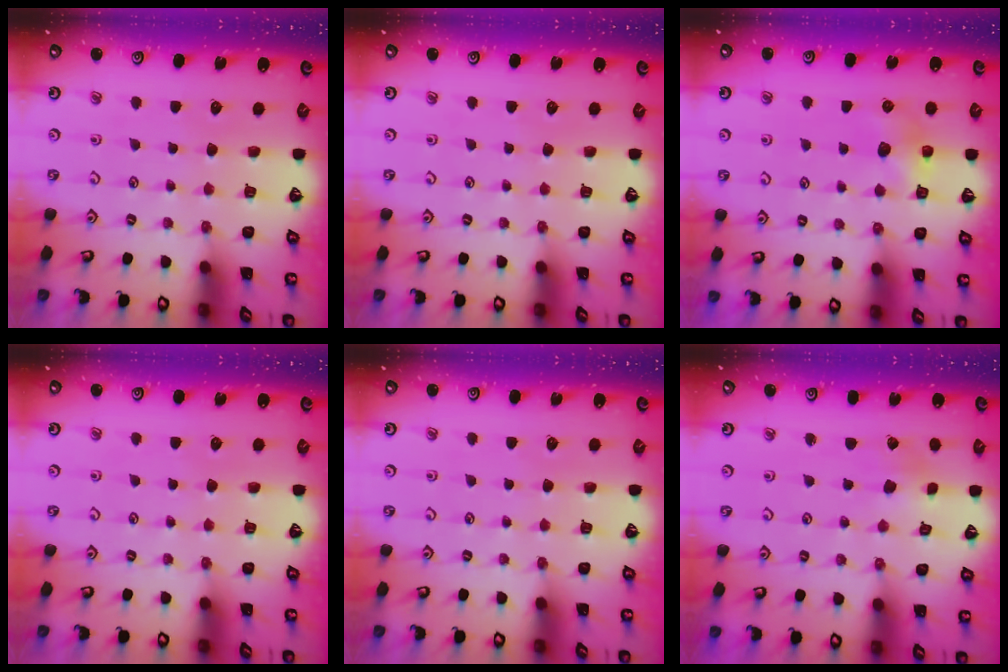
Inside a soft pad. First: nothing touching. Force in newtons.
{"total": 0.0}
{"total": 5.8, "press": 5.8, "slide": 0.1}
{"total": 0.0}
{"total": 0.0}
{"total": 1.4, "press": 1.4, "slide": 0.2}